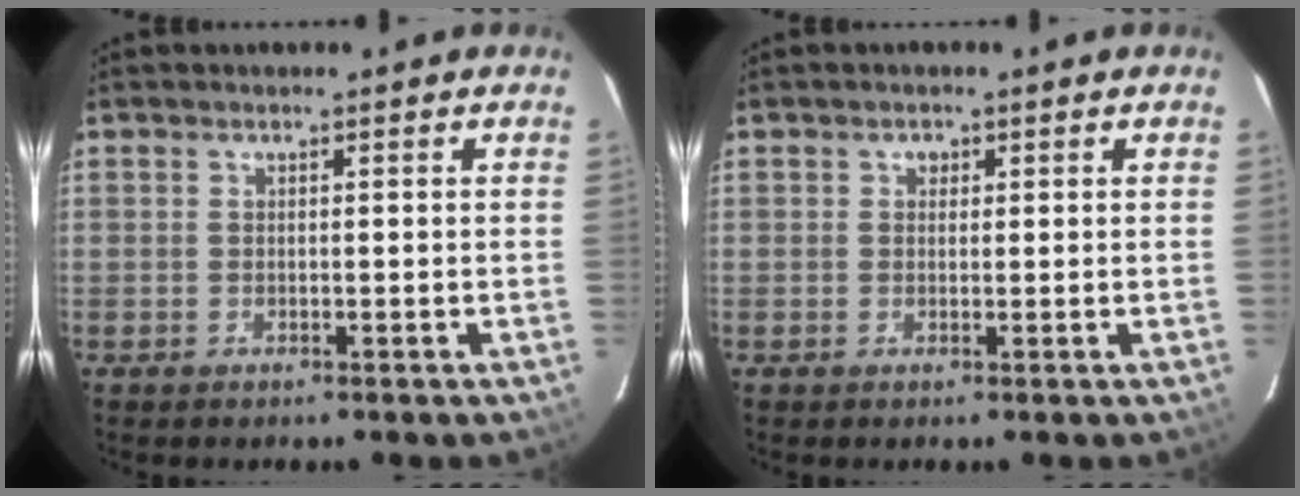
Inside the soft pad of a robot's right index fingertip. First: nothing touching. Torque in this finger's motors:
{"motor_torque": [0.01, 0.01, 0.00, 0.01]}